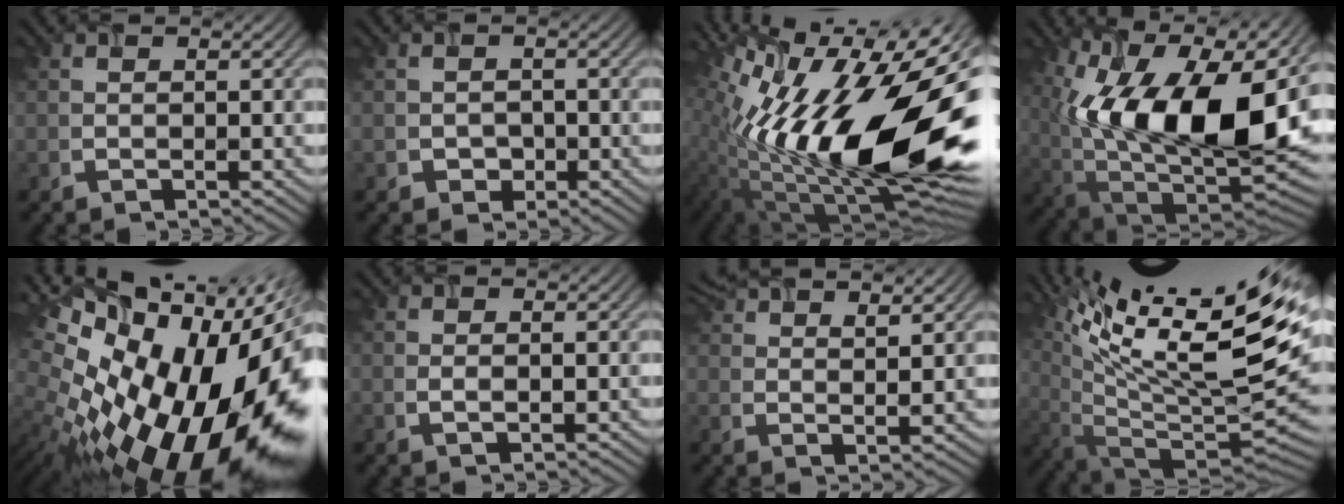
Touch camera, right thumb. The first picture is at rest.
{"total": 1.5, "force": [-0.7, 1.3, 0.2], "torque": [-0.001, -0.002, -0.014]}
{"total": 19.9, "force": [1.0, 8.9, 17.8], "torque": [-0.302, -0.001, 0.004]}
{"total": 18.9, "force": [3.3, 10.3, 15.4], "torque": [-0.262, 0.010, 0.044]}
{"total": 21.9, "force": [-3.8, 11.9, 18.0], "torque": [-0.295, -0.071, -0.038]}
{"total": 0.7, "force": [0.0, 0.3, 0.7], "torque": [-0.009, -0.003, 0.001]}
{"total": 7.8, "force": [6.2, 1.5, 4.6], "torque": [-0.093, 0.011, 0.110]}
{"total": 17.6, "force": [9.2, 4.6, 14.2], "torque": [-0.222, 0.018, 0.153]}